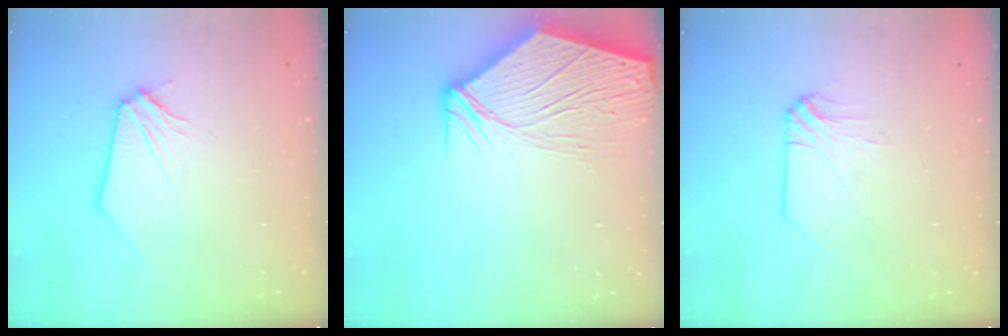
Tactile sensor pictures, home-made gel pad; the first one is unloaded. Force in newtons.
{"total": 11.3, "press": 11.2, "slide": 1.3}
{"total": 2.8, "press": 2.7, "slide": 0.6}